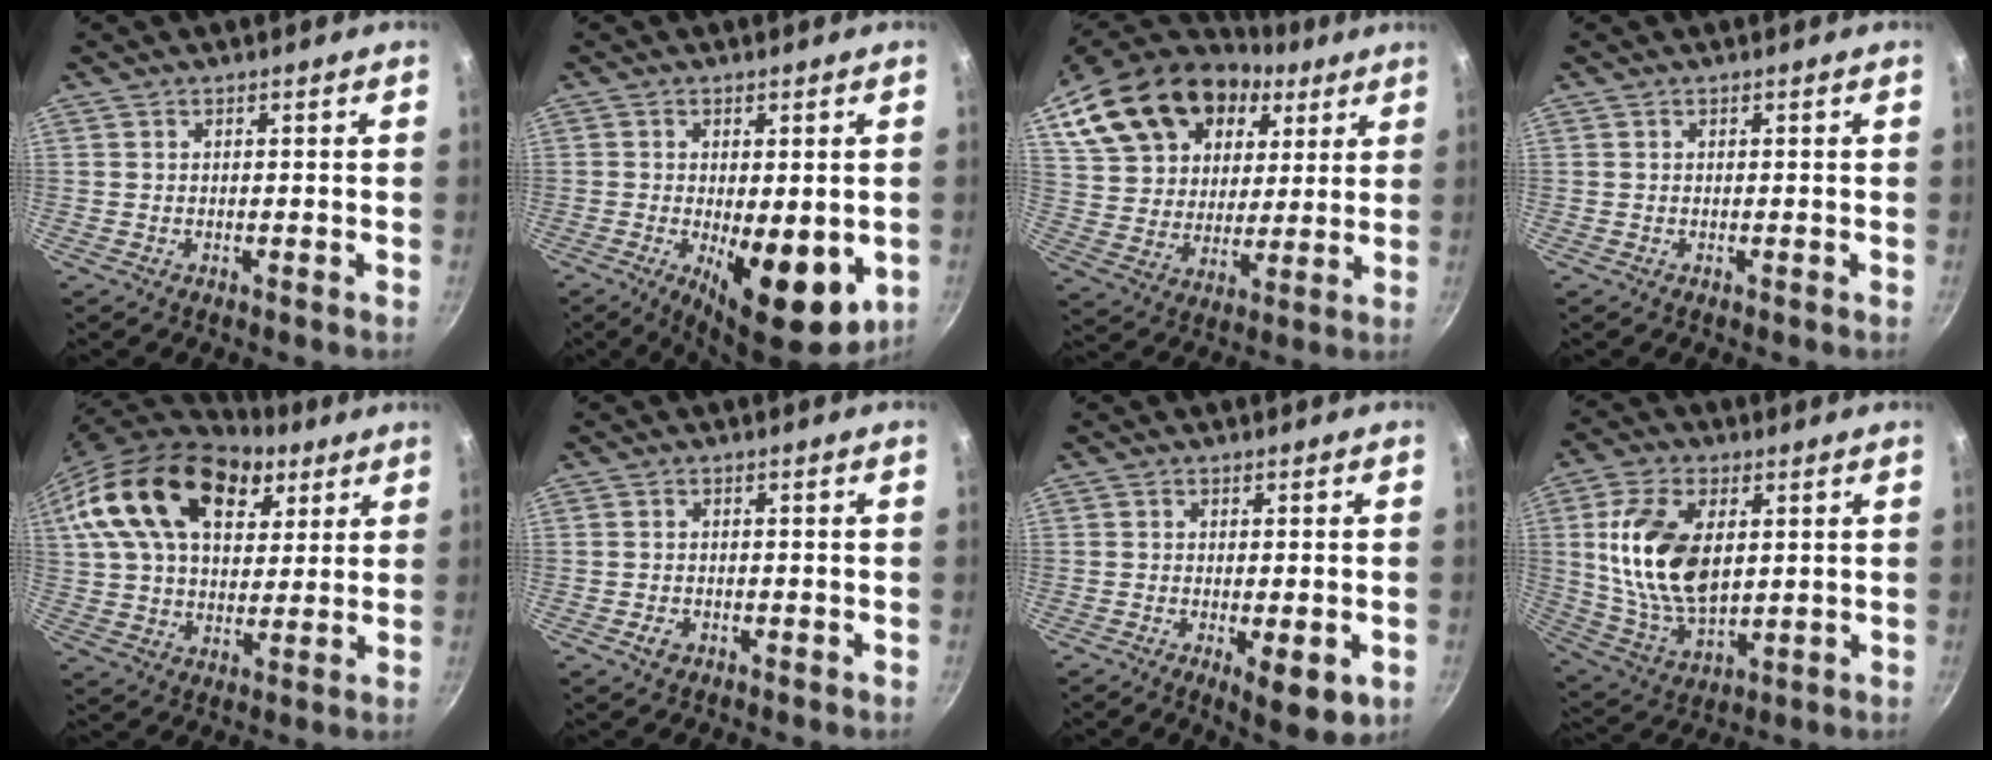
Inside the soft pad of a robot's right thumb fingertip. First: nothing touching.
{"total": 13.3, "force": [-3.0, 5.4, 11.8], "torque": [-0.147, -0.008, -0.027]}
{"total": 24.5, "force": [11.9, 16.5, 13.5], "torque": [-0.242, -0.004, 0.218]}
{"total": 0.0}
{"total": 23.4, "force": [10.9, 14.1, 15.1], "torque": [-0.241, -0.012, 0.185]}
{"total": 2.1, "force": [-0.9, 1.5, 1.1], "torque": [-0.016, 0.008, -0.014]}
{"total": 7.6, "force": [-2.2, 2.6, 6.8], "torque": [-0.090, -0.006, -0.024]}
{"total": 16.8, "force": [3.0, 9.8, 13.2], "torque": [-0.237, -0.015, 0.068]}